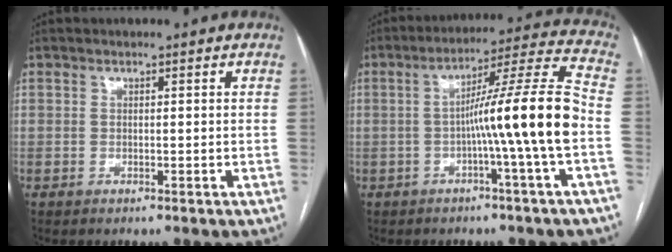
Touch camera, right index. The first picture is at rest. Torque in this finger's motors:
{"motor_torque": [1.63, -0.30, 0.74, 0.19]}